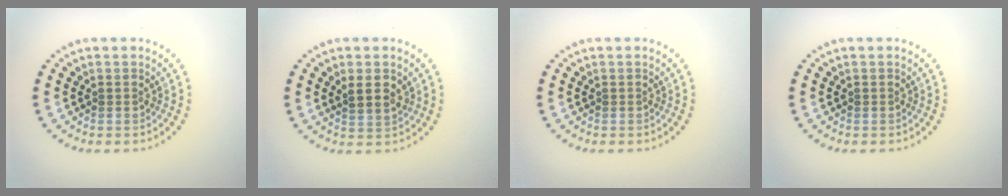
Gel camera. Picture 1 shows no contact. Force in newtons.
{"total": 2.4, "press": 2.2, "slide": 1.0}
{"total": 0.0}
{"total": 0.0}